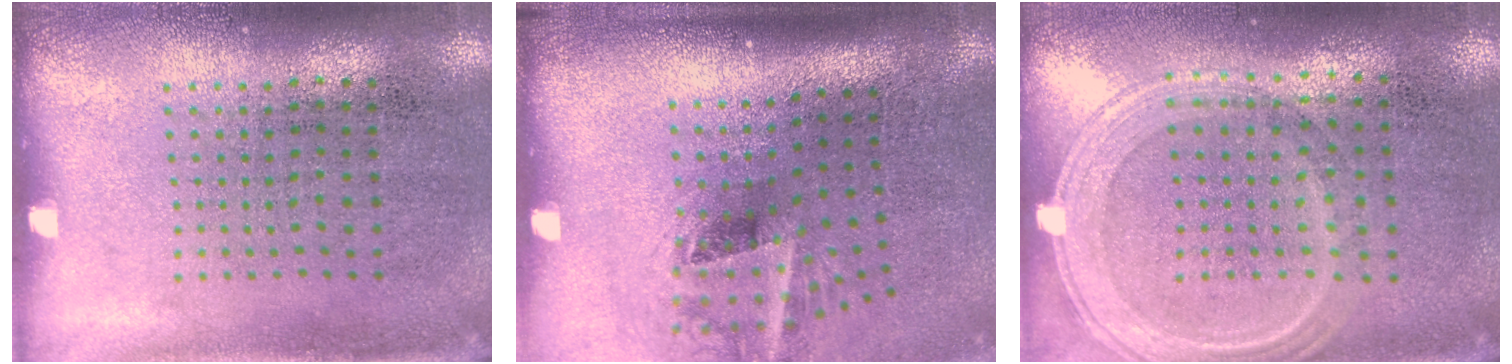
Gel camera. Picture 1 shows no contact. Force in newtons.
{"total": 2.0, "press": 1.3, "slide": 1.6}
{"total": 1.2, "press": 1.1, "slide": 0.5}